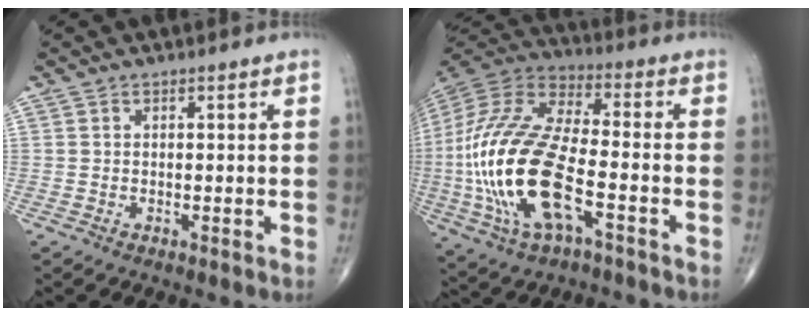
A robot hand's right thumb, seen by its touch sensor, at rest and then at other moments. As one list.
[{"total": 25.4, "force": [-6.1, 10.5, 22.2], "torque": [-0.519, 0.010, -0.109]}]